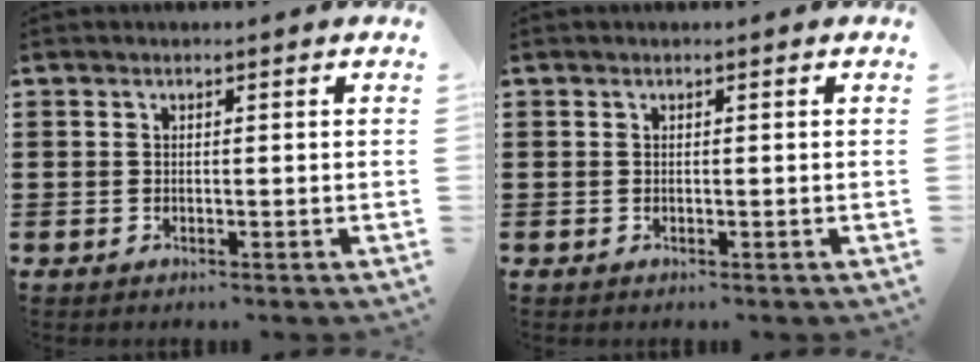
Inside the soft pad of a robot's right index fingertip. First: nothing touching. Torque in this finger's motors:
{"motor_torque": [0.00, 0.00, 0.00, -0.01]}